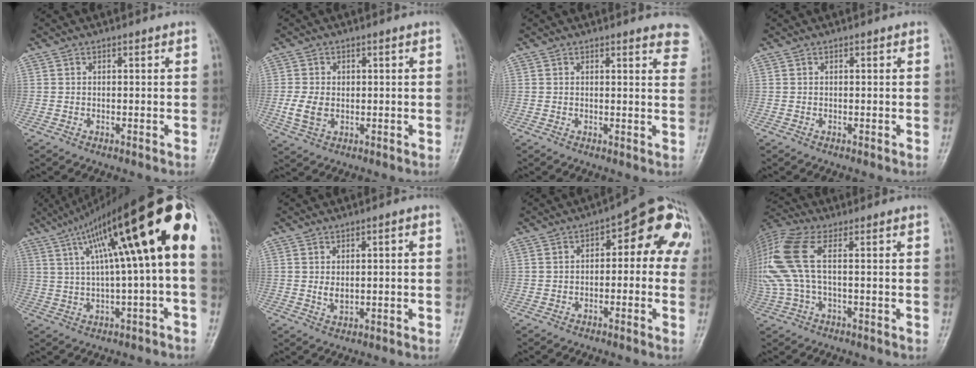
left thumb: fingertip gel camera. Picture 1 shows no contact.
{"total": 4.6, "force": [-0.3, 3.3, 3.2], "torque": [-0.064, 0.002, 0.001]}
{"total": 6.6, "force": [5.3, 1.9, 3.4], "torque": [-0.013, -0.019, 0.041]}
{"total": 0.0}
{"total": 22.9, "force": [5.5, 4.2, 21.9], "torque": [-0.344, 0.051, 0.083]}
{"total": 3.1, "force": [0.0, 1.5, 2.6], "torque": [-0.040, 0.006, 0.004]}
{"total": 12.2, "force": [1.5, 6.3, 10.4], "torque": [-0.081, 0.040, 0.004]}
{"total": 12.3, "force": [1.6, 4.8, 11.2], "torque": [-0.297, 0.031, 0.034]}